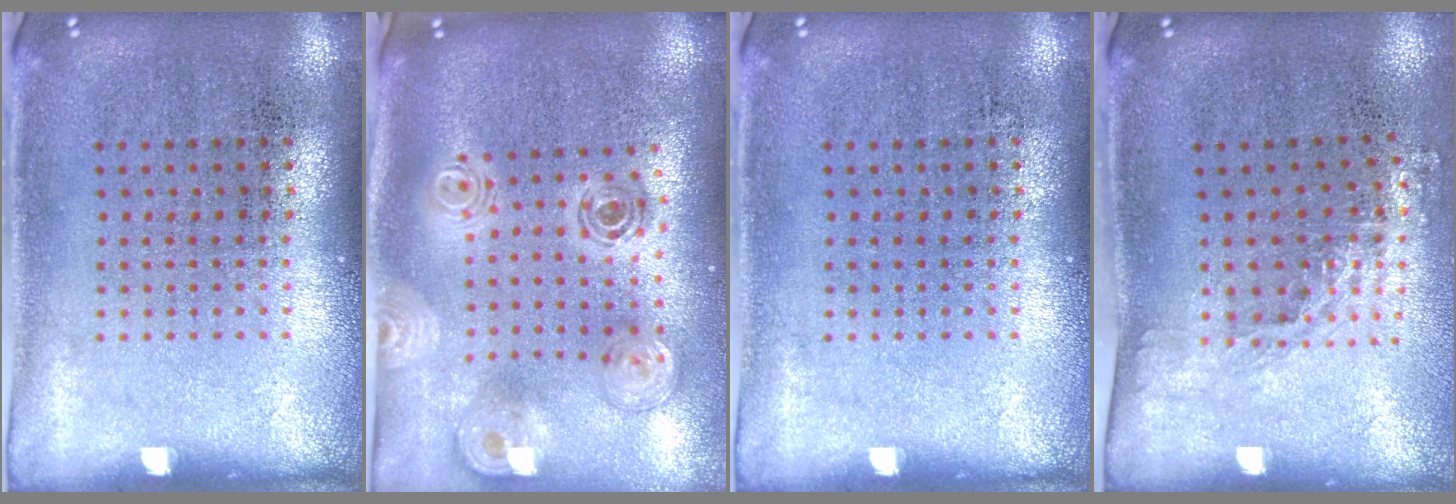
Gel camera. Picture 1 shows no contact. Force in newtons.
{"total": 1.7, "press": 1.5, "slide": 0.8}
{"total": 0.0}
{"total": 1.4, "press": 1.1, "slide": 0.9}